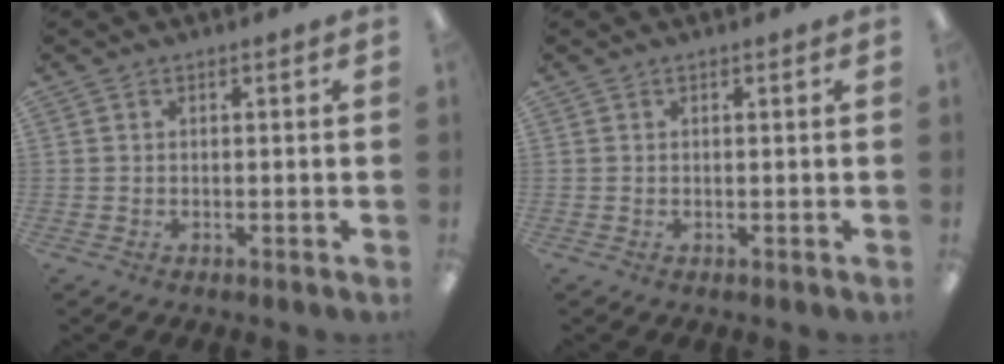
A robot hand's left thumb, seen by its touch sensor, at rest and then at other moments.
{"total": 0.0}